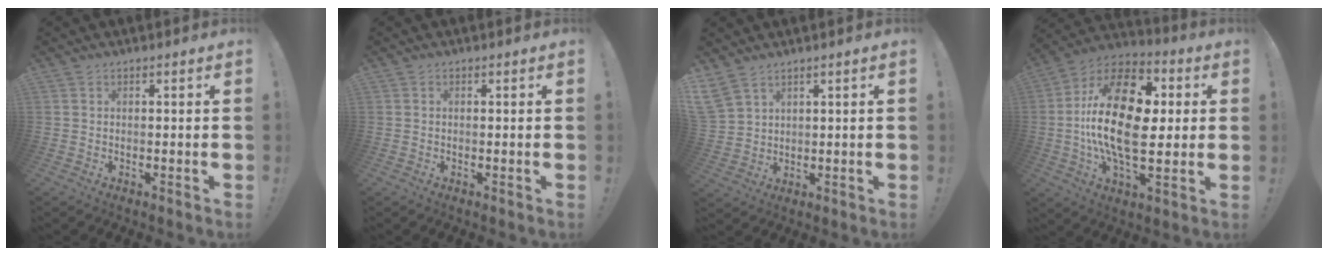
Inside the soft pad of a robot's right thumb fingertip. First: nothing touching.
{"total": 0.0}
{"total": 6.0, "force": [4.5, 3.1, 2.4], "torque": [-0.056, -0.019, 0.090]}
{"total": 26.5, "force": [0.9, 13.5, 22.8], "torque": [-0.421, 0.007, 0.015]}